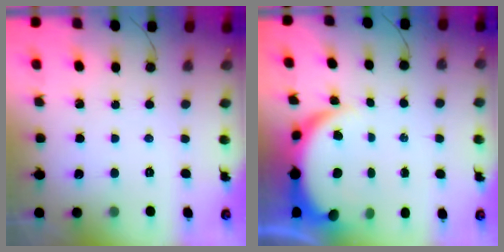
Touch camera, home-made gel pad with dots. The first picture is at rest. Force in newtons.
{"total": 6.0, "press": 6.0, "slide": 0.1}